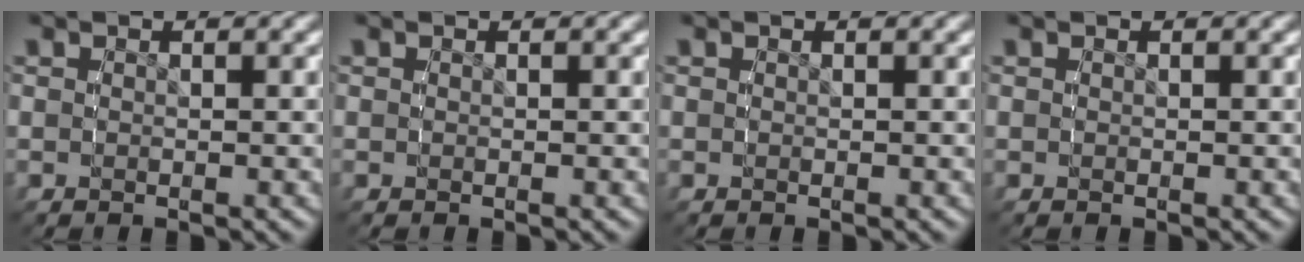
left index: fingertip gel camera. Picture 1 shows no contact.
{"total": 0.0}
{"total": 0.0}
{"total": 0.0}